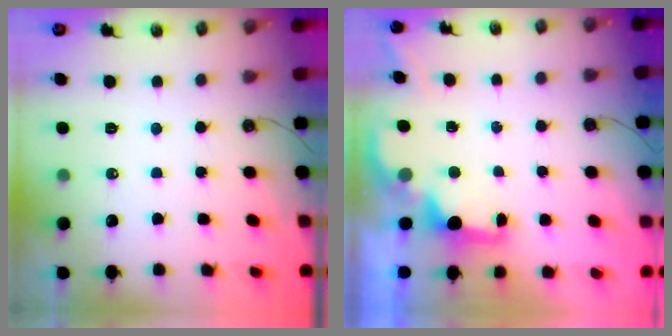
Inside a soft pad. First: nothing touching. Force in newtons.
{"total": 1.9, "press": 1.7, "slide": 0.8}